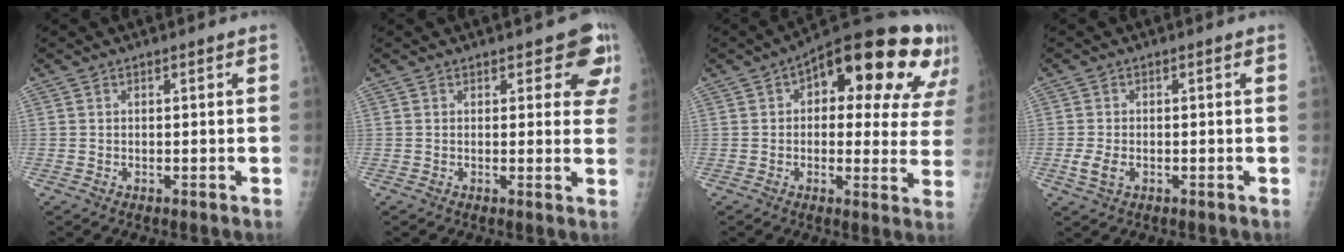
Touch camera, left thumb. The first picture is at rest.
{"total": 6.8, "force": [4.8, 3.8, 3.1], "torque": [0.011, -0.022, 0.034]}
{"total": 22.1, "force": [9.5, 10.5, 17.0], "torque": [-0.175, 0.016, 0.121]}
{"total": 3.5, "force": [-1.1, 2.1, 2.6], "torque": [-0.059, 0.003, -0.019]}